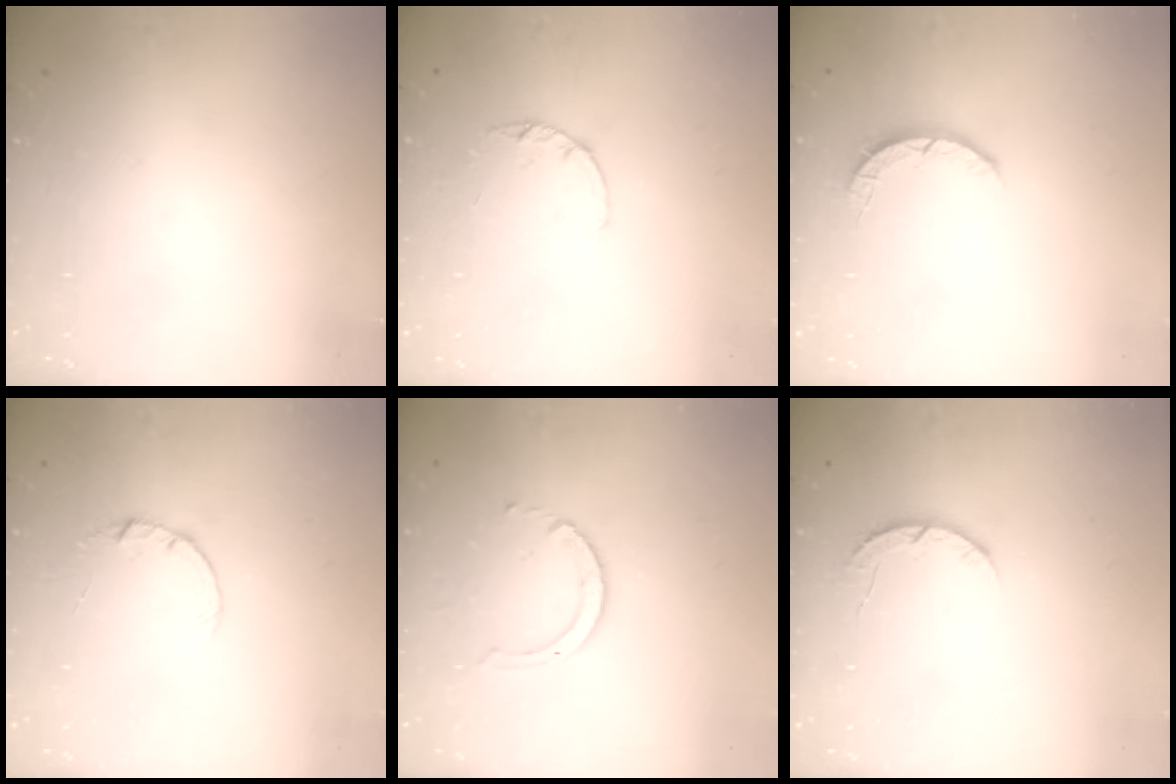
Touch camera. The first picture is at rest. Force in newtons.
{"total": 2.2, "press": 2.2, "slide": 0.4}
{"total": 2.7, "press": 2.7, "slide": 0.4}
{"total": 2.0, "press": 2.0, "slide": 0.2}
{"total": 3.2, "press": 3.2, "slide": 0.4}
{"total": 3.9, "press": 3.8, "slide": 0.6}